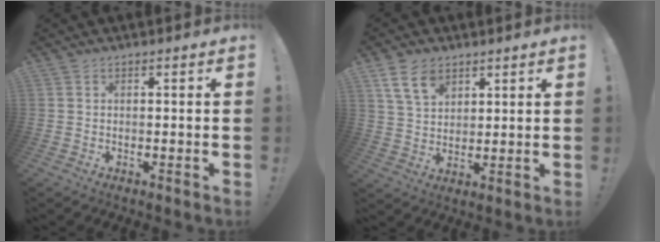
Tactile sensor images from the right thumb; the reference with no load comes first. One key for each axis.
{"total": 9.7, "fx": 5.7, "fy": 6.1, "fz": 4.9, "tx": -0.082, "ty": -0.018, "tz": 0.111}